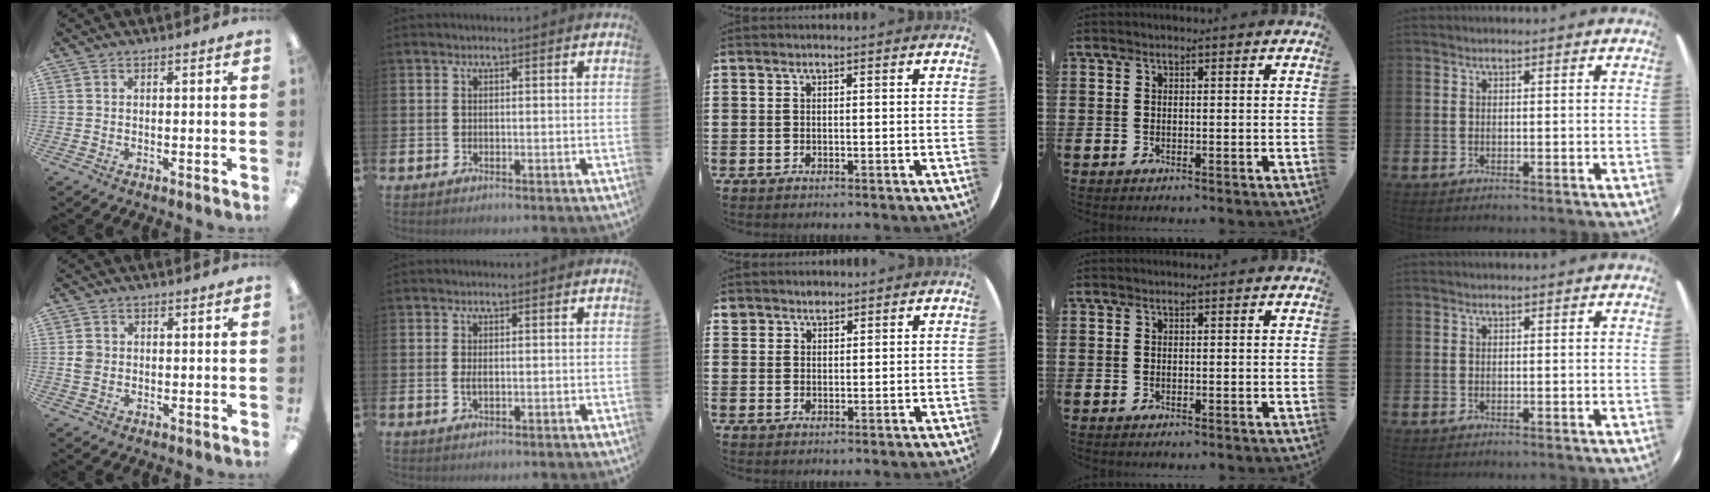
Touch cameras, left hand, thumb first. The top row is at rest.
{"thumb": {"total": 2.5, "force": [0.0, 2.3, 1.0], "torque": [-0.011, 0.002, -0.003]}, "index": {"total": 1.1, "force": [0.0, 0.3, 1.0], "torque": [-0.011, -0.002, -0.002]}, "middle": {"total": 1.7, "force": [1.6, 0.8, 0.0], "torque": [0.006, -0.001, 0.030]}}